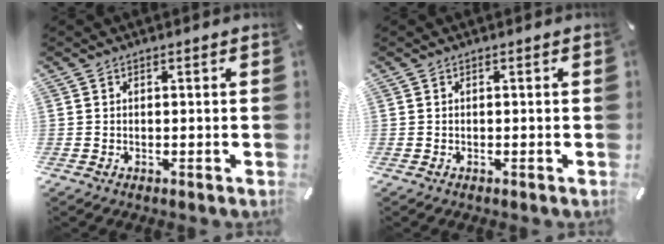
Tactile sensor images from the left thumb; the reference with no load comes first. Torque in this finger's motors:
{"motor_torque": [-0.07, 0.07, -0.02, -0.02, 0.00]}